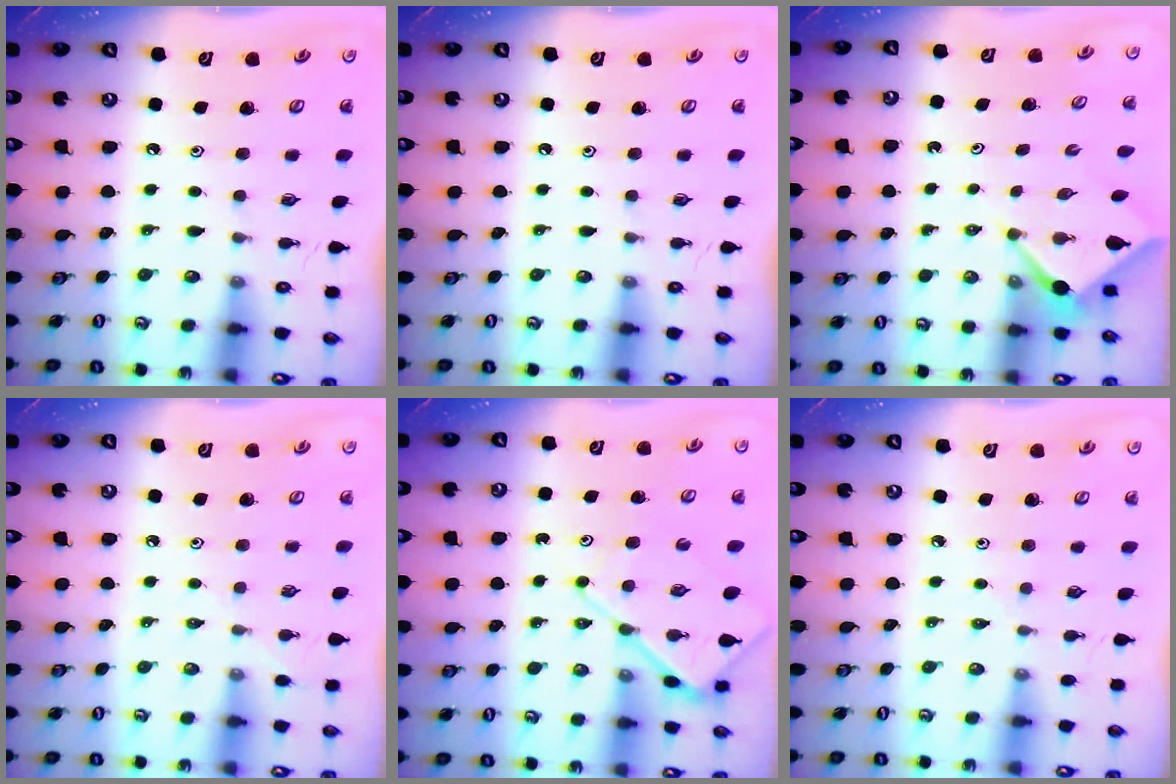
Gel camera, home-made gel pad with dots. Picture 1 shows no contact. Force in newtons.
{"total": 0.0}
{"total": 2.5, "press": 2.5, "slide": 0.2}
{"total": 1.8, "press": 1.7, "slide": 0.4}
{"total": 9.3, "press": 9.3, "slide": 0.9}
{"total": 1.9, "press": 1.9, "slide": 0.5}